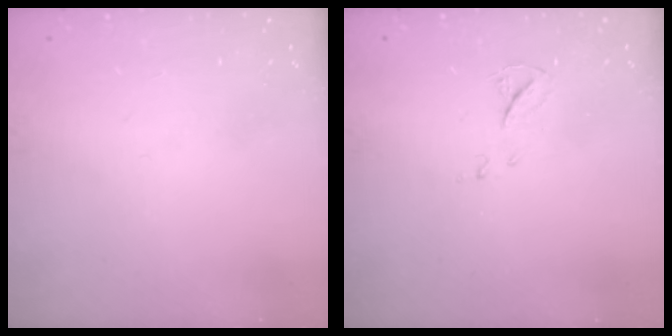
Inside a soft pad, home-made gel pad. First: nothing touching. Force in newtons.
{"total": 5.8, "press": 5.8, "slide": 0.5}